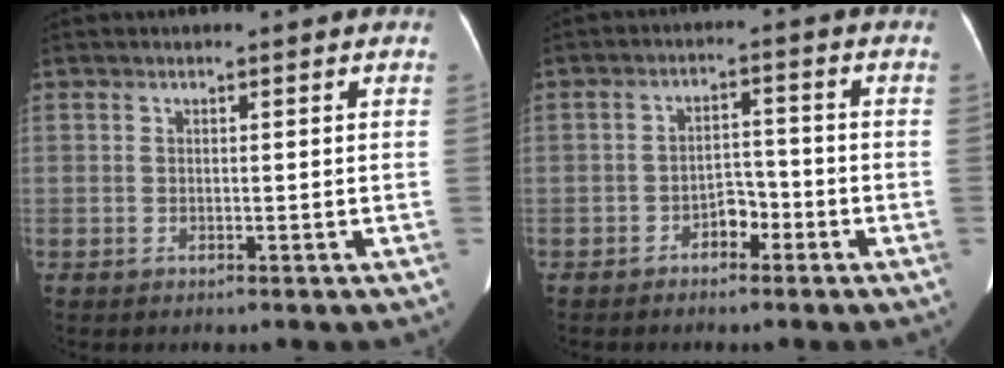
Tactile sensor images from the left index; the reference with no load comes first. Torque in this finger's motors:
{"motor_torque": [-0.05, 0.18, -0.05, -0.01]}